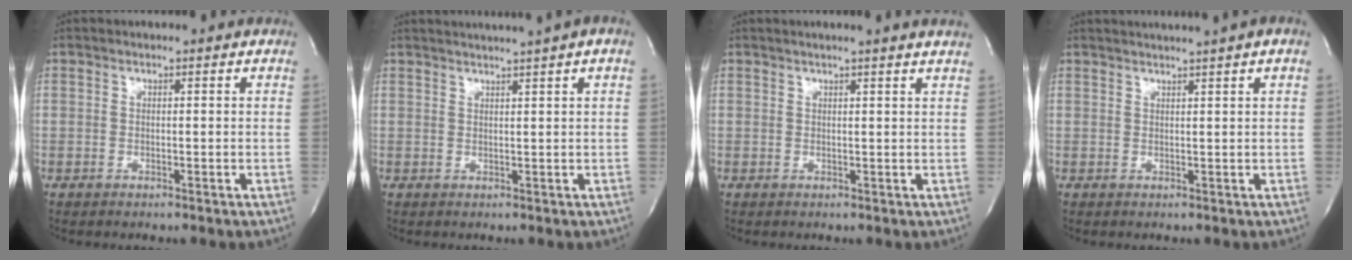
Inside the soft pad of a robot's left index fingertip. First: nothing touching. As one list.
[{"total": 5.4, "force": [4.3, -1.2, 3.1], "torque": [-0.043, 0.016, 0.054]}, {"total": 5.1, "force": [4.4, -0.9, 2.4], "torque": [-0.032, 0.008, 0.042]}, {"total": 4.3, "force": [3.5, -1.1, 2.3], "torque": [-0.033, 0.013, 0.049]}]